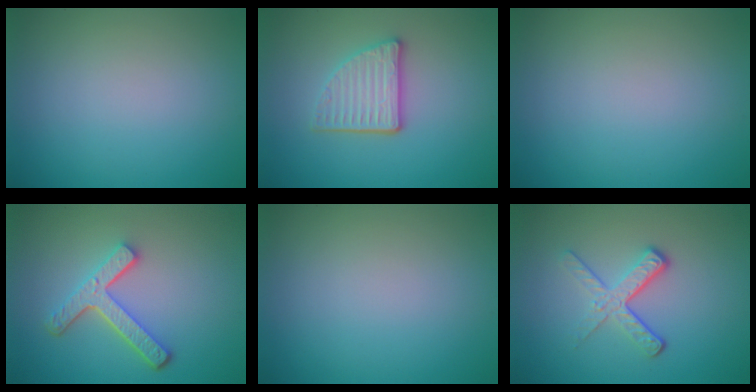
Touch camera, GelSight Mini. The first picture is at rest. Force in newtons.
{"total": 3.8, "press": 3.1, "slide": 2.1}
{"total": 0.0}
{"total": 4.2, "press": 3.3, "slide": 2.7}
{"total": 0.0}
{"total": 3.7, "press": 2.3, "slide": 3.0}